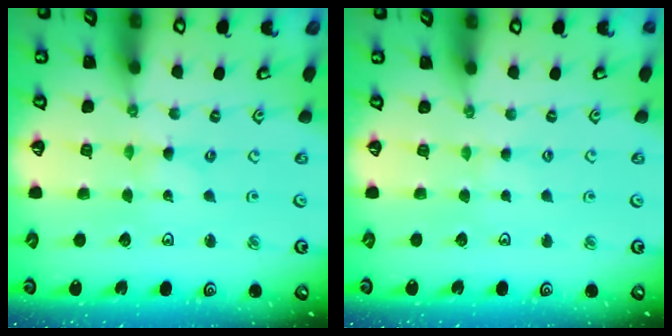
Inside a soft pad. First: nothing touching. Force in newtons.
{"total": 1.7, "press": 1.7, "slide": 0.3}